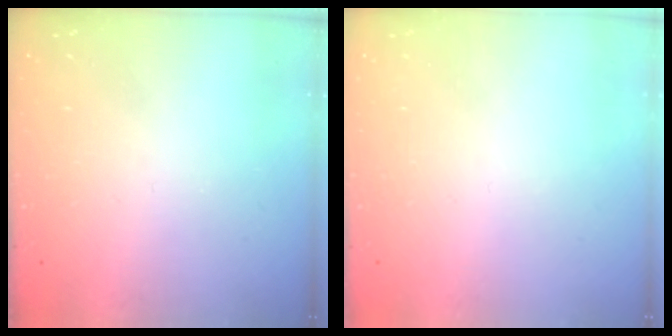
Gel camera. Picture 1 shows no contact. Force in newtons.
{"total": 1.5, "press": 1.5, "slide": 0.1}